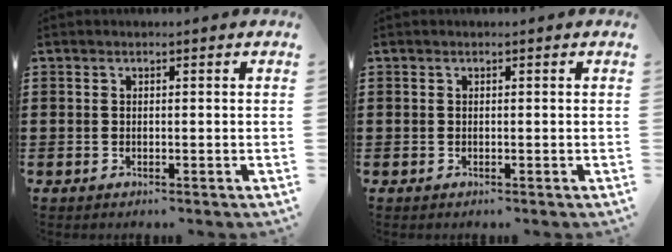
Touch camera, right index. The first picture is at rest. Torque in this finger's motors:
{"motor_torque": [0.25, 0.24, 0.00, 0.00]}